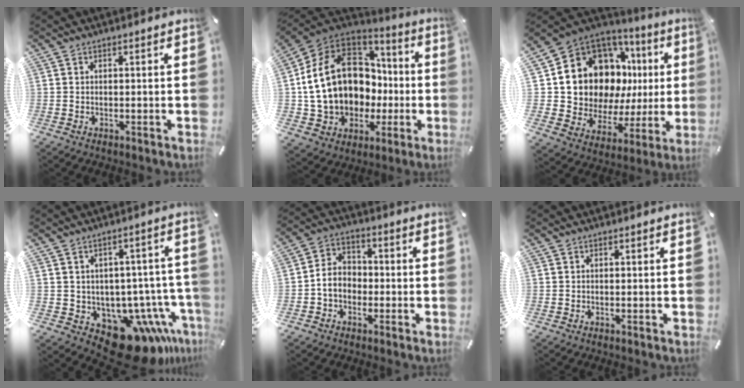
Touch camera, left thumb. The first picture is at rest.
{"total": 17.6, "force": [1.7, 14.6, 9.6], "torque": [-0.208, -0.021, 0.054]}
{"total": 14.8, "force": [6.2, 11.4, 7.1], "torque": [-0.125, -0.073, 0.133]}
{"total": 13.7, "force": [-7.8, 8.7, 7.2], "torque": [-0.057, 0.029, -0.113]}
{"total": 6.2, "force": [-1.9, 5.2, 2.9], "torque": [-0.068, 0.019, -0.035]}
{"total": 0.0}